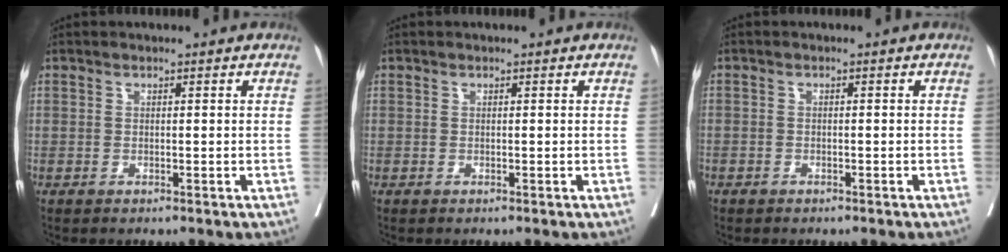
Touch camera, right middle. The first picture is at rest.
{"total": 0.0}
{"total": 0.9, "force": [-0.6, 0.6, 0.0], "torque": [-0.010, 0.003, -0.013]}